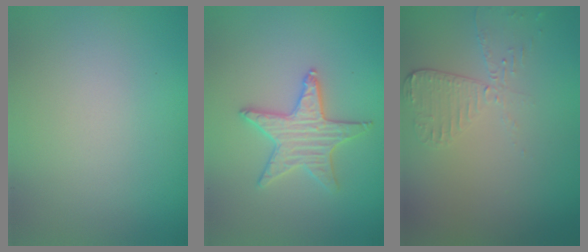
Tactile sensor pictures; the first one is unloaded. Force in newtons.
{"total": 3.3, "press": 3.2, "slide": 0.2}
{"total": 2.0, "press": 1.9, "slide": 0.6}